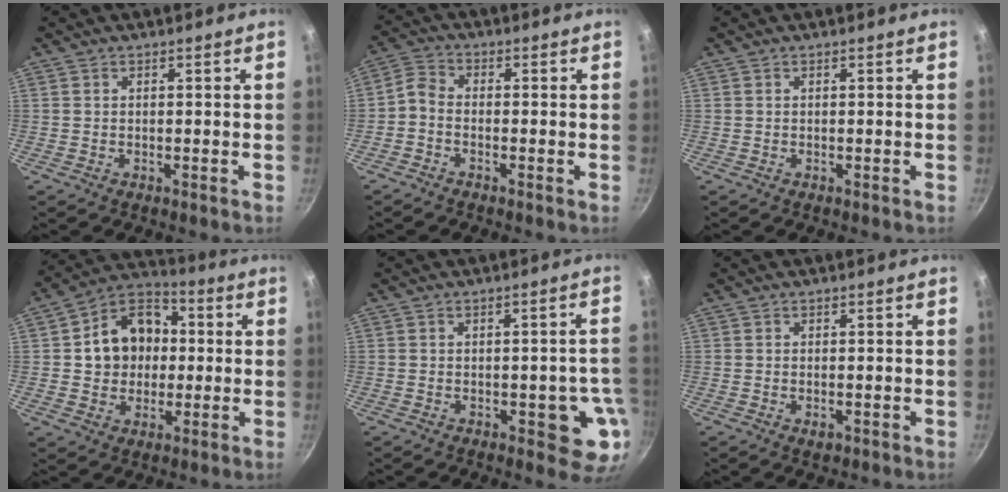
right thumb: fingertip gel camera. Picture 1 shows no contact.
{"total": 3.3, "force": [-1.6, 2.0, 2.1], "torque": [-0.054, 0.023, -0.047]}
{"total": 0.0}
{"total": 13.9, "force": [1.0, 11.4, 7.9], "torque": [-0.095, 0.024, 0.002]}
{"total": 8.7, "force": [-2.5, 4.0, 7.3], "torque": [-0.038, 0.009, -0.029]}
{"total": 1.6, "force": [-0.6, 0.9, 1.2], "torque": [-0.019, -0.001, -0.010]}